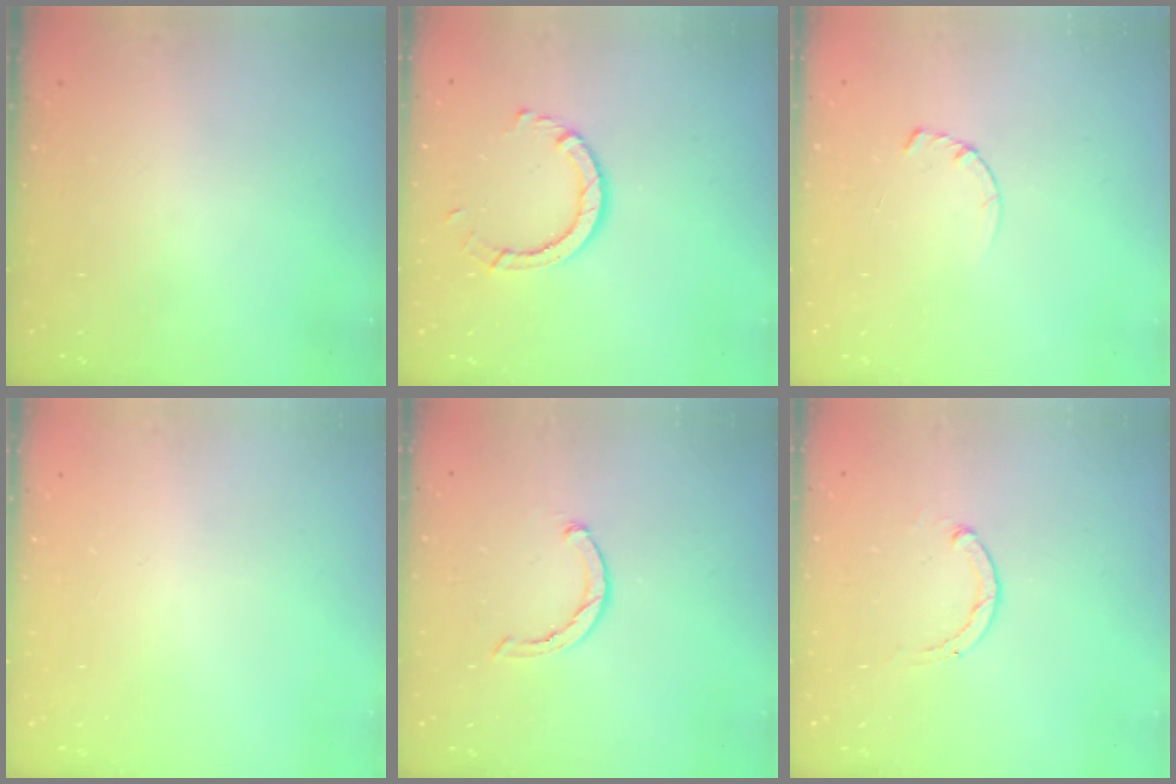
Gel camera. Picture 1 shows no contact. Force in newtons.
{"total": 6.3, "press": 6.3, "slide": 0.3}
{"total": 3.3, "press": 3.3, "slide": 0.3}
{"total": 0.0}
{"total": 2.3, "press": 2.2, "slide": 0.5}
{"total": 1.8, "press": 1.7, "slide": 0.5}